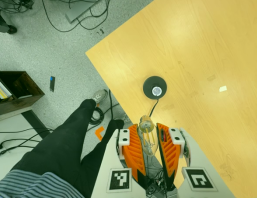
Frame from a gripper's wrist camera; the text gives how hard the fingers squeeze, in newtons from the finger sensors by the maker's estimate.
{"total": 21.1, "left": 25.0, "right": 17.1}